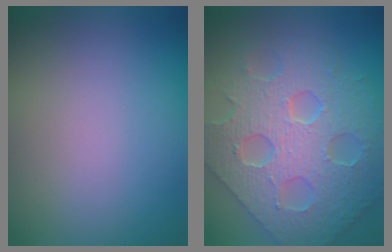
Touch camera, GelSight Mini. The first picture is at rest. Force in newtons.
{"total": 7.9, "press": 6.5, "slide": 4.4}